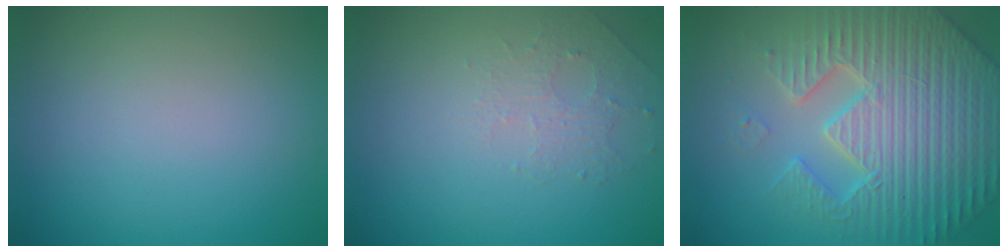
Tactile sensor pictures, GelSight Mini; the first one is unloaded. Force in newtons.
{"total": 1.4, "press": 0.7, "slide": 1.2}
{"total": 7.6, "press": 7.4, "slide": 1.9}